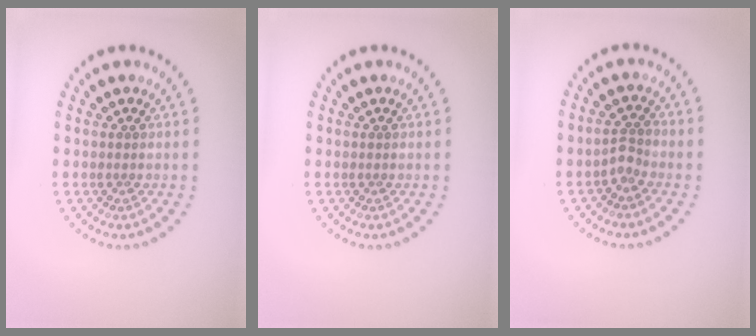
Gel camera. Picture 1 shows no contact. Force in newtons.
{"total": 0.0}
{"total": 1.4, "press": 1.1, "slide": 0.9}